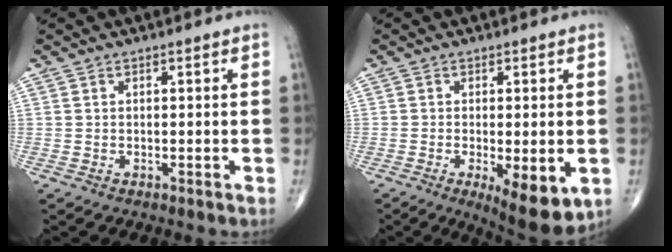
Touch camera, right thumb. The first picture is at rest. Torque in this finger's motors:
{"motor_torque": [0.05, 0.59, -0.22, -0.15, 0.00]}